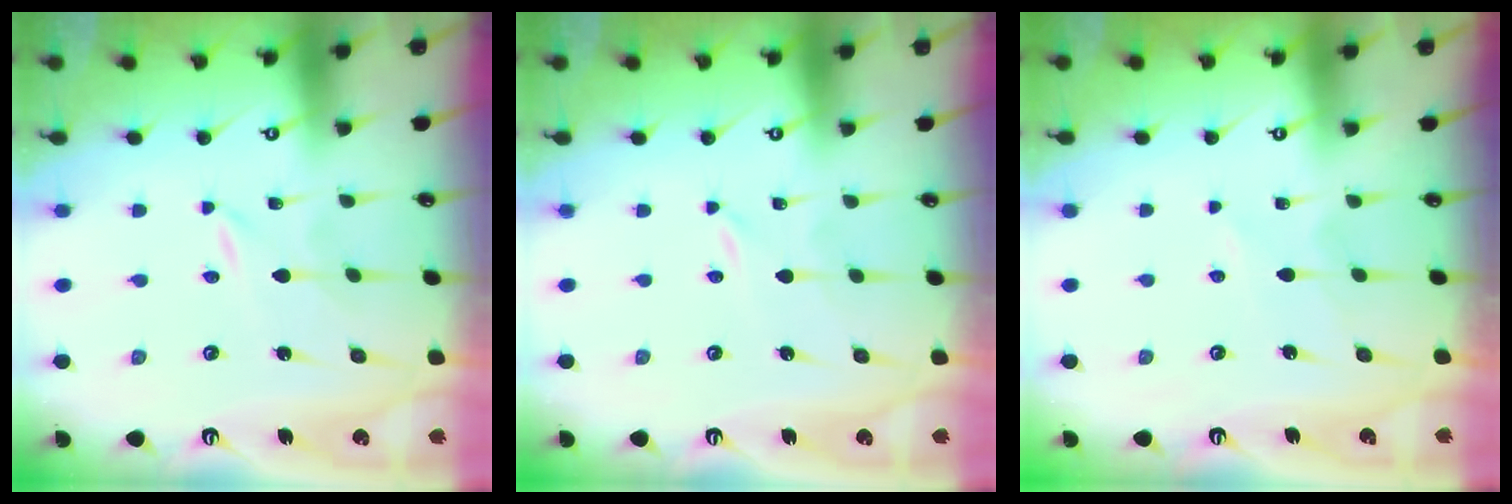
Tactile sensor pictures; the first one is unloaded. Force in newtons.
{"total": 0.0}
{"total": 1.6, "press": 1.5, "slide": 0.3}